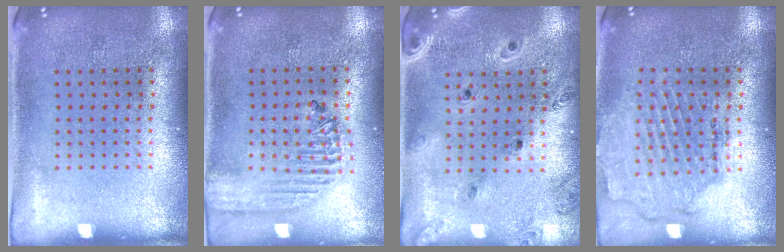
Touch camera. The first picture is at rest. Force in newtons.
{"total": 1.8, "press": 1.6, "slide": 0.7}
{"total": 0.8, "press": 0.8, "slide": 0.1}
{"total": 1.6, "press": 1.6, "slide": 0.5}